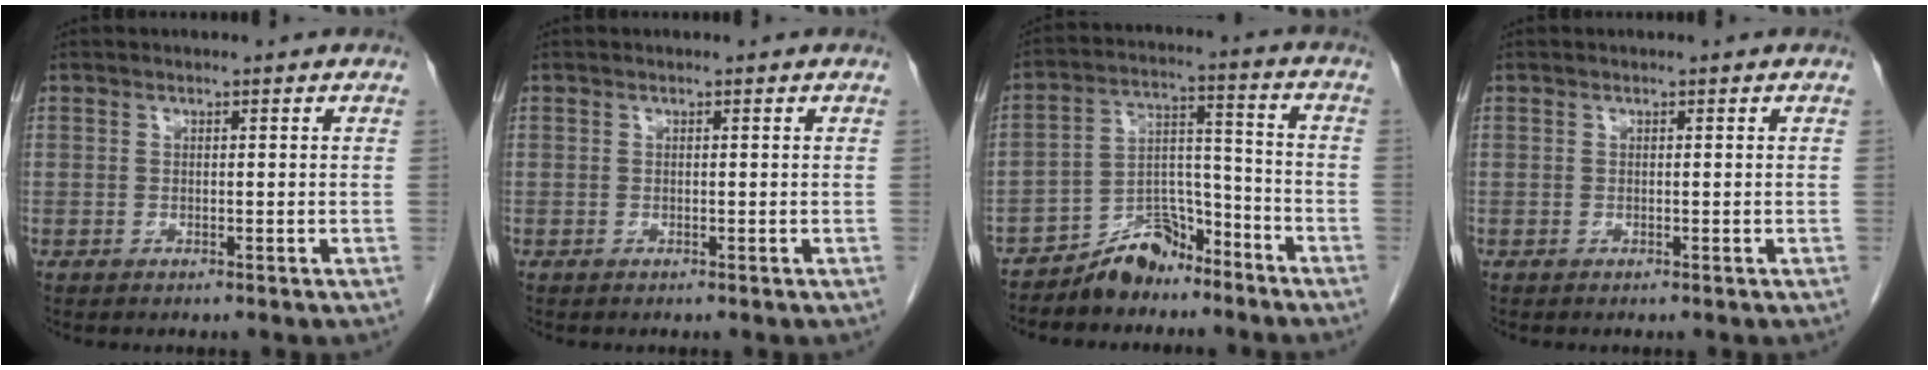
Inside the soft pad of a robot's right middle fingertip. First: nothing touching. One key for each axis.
{"total": 0.0}
{"total": 8.0, "fx": -6.8, "fy": 3.6, "fz": 2.3, "tx": -0.038, "ty": 0.029, "tz": -0.123}
{"total": 0.0}